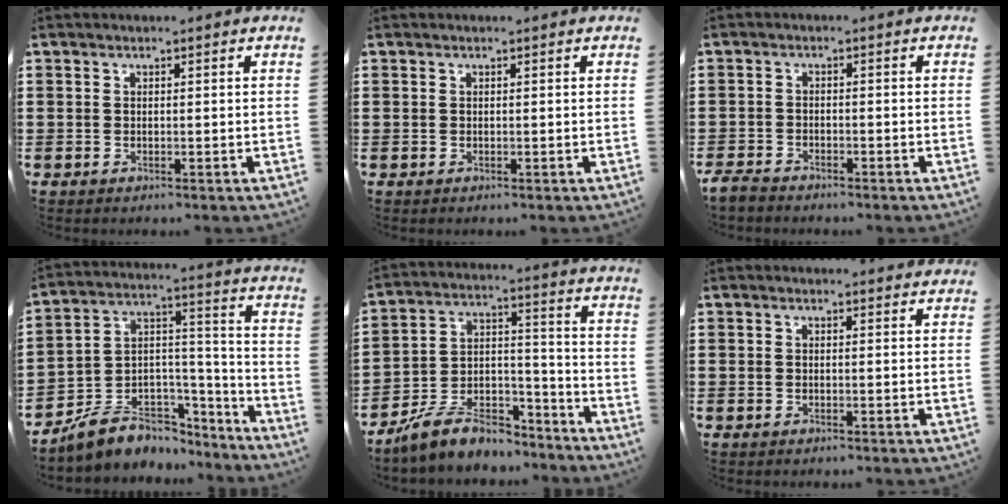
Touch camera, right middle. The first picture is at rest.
{"total": 0.0}
{"total": 2.2, "force": [-2.1, 0.5, 0.5], "torque": [-0.026, -0.002, -0.047]}
{"total": 6.7, "force": [-5.1, 4.3, 0.0], "torque": [-0.016, 0.004, -0.094]}
{"total": 8.3, "force": [-7.2, 3.5, 2.3], "torque": [-0.049, 0.026, -0.138]}
{"total": 0.7, "force": [0.7, 0.1, 0.1], "torque": [0.003, -0.005, 0.012]}